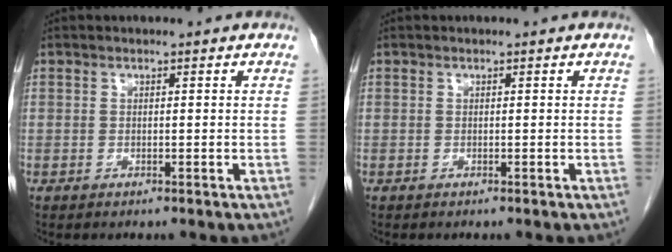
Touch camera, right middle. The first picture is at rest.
{"total": 0.0}